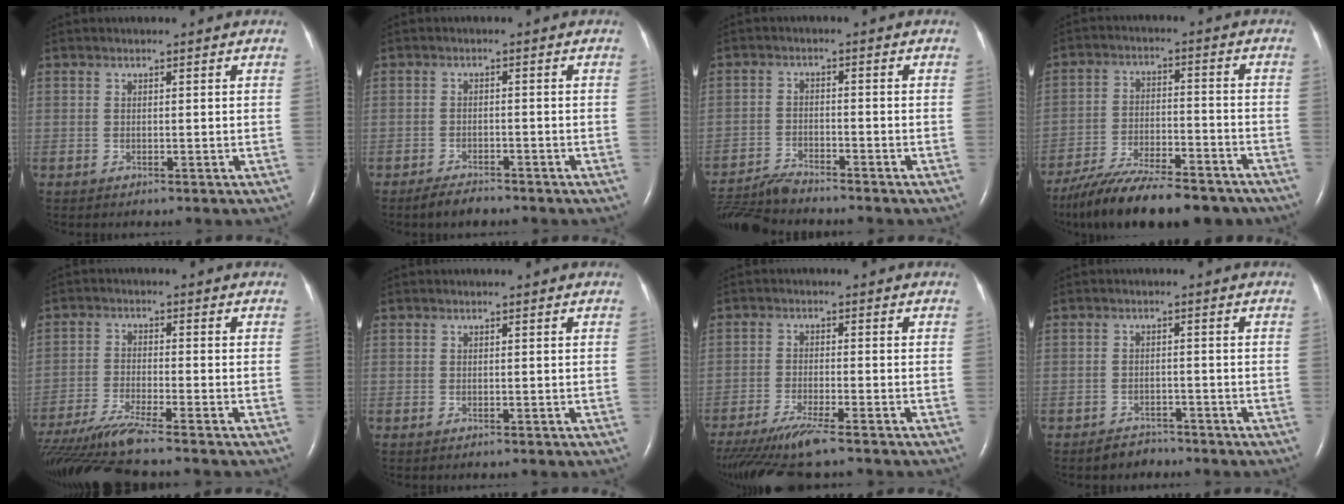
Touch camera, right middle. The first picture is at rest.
{"total": 3.2, "force": [-2.7, 0.9, 1.4], "torque": [-0.034, -0.005, -0.044]}
{"total": 7.9, "force": [-7.6, 0.3, 2.2], "torque": [-0.040, -0.018, -0.136]}
{"total": 18.7, "force": [-15.5, 4.7, 9.2], "torque": [-0.150, -0.005, -0.243]}
{"total": 11.4, "force": [-10.0, -1.5, 5.4], "torque": [-0.097, -0.027, -0.173]}
{"total": 0.0}
{"total": 10.5, "force": [-8.6, 0.3, 6.1], "torque": [-0.108, -0.030, -0.145]}
{"total": 2.8, "force": [-2.4, 1.4, 0.3], "torque": [-0.016, 0.002, -0.034]}